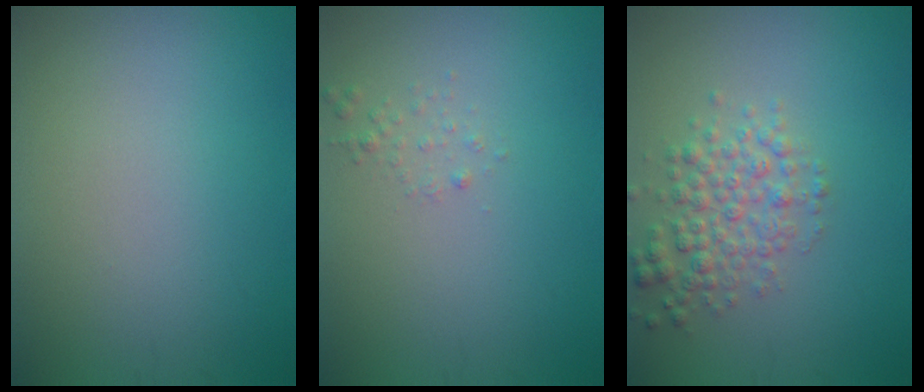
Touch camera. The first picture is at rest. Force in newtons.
{"total": 0.8, "press": 0.8, "slide": 0.1}
{"total": 3.5, "press": 3.5, "slide": 0.1}